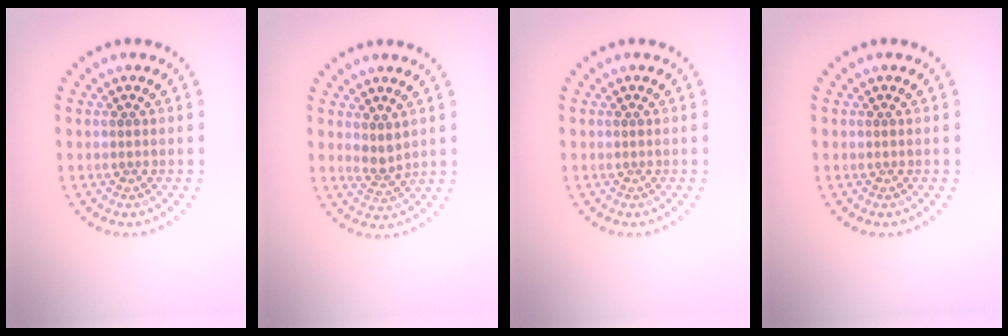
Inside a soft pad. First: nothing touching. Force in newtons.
{"total": 1.8, "press": 1.3, "slide": 1.1}
{"total": 0.0}
{"total": 0.0}